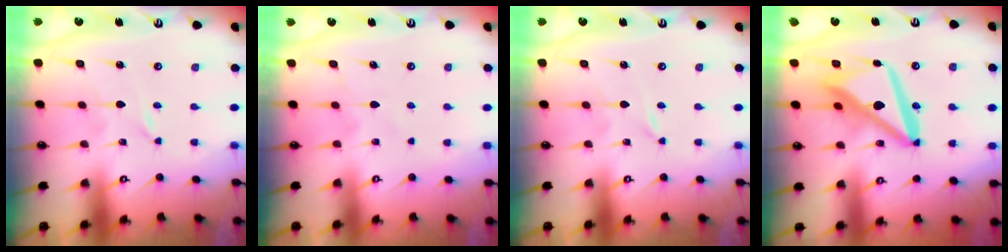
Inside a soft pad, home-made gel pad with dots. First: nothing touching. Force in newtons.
{"total": 4.6, "press": 4.6, "slide": 0.6}
{"total": 0.0}
{"total": 14.4, "press": 14.4, "slide": 1.5}